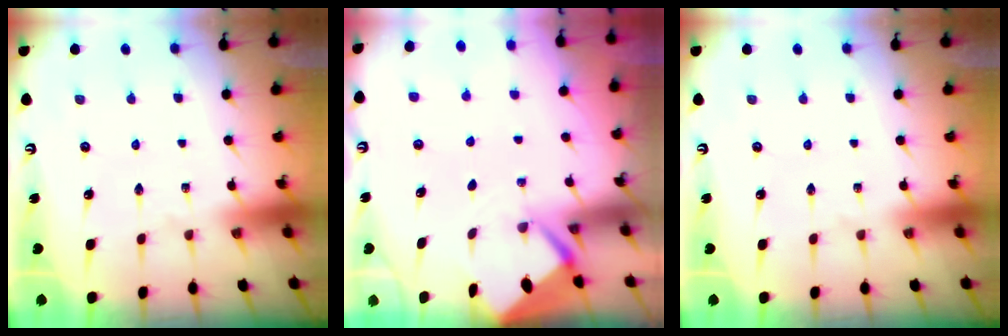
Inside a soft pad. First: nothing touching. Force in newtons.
{"total": 2.6, "press": 2.6, "slide": 0.1}
{"total": 0.0}